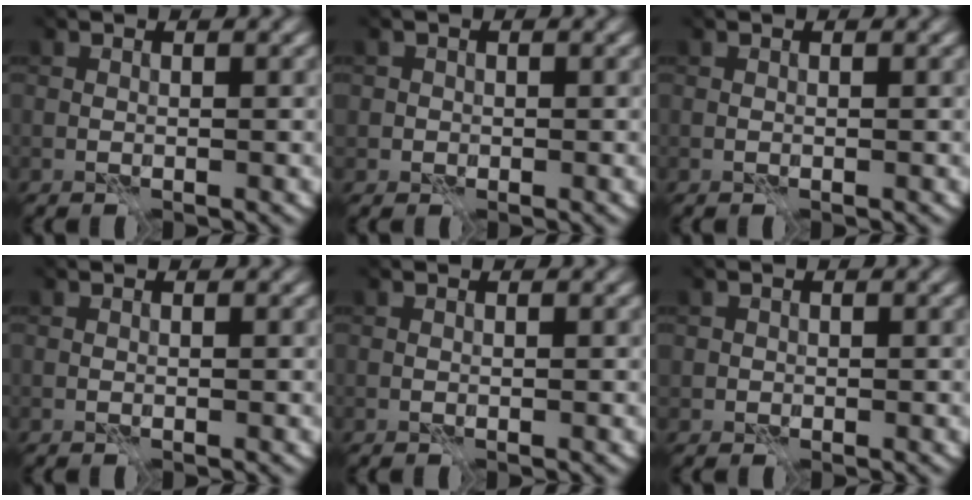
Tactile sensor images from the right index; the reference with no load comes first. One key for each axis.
{"total": 1.0, "fx": 0.2, "fy": 0.9, "fz": -0.2, "tx": 0.002, "ty": -0.003, "tz": 0.004}
{"total": 0.0}
{"total": 0.0}
{"total": 0.0}
{"total": 0.7, "fx": 0.2, "fy": 0.6, "fz": -0.3, "tx": 0.004, "ty": -0.003, "tz": 0.004}